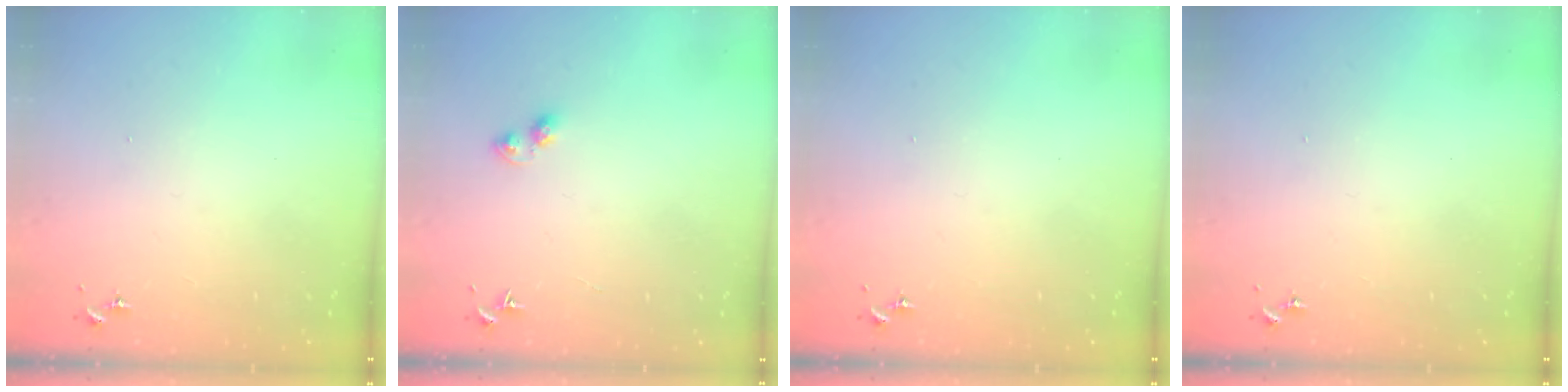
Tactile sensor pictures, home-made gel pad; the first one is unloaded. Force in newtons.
{"total": 3.5, "press": 3.4, "slide": 0.4}
{"total": 0.0}
{"total": 0.0}